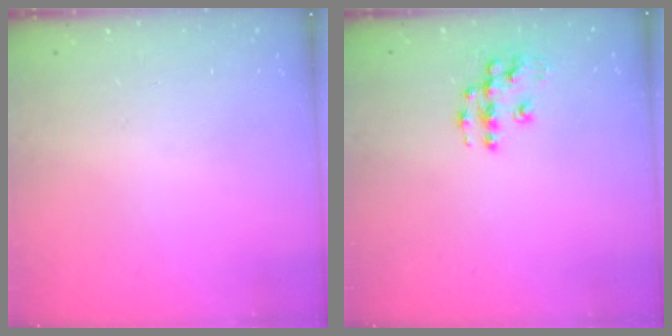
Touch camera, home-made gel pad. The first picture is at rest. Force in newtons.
{"total": 9.2, "press": 9.2, "slide": 0.5}